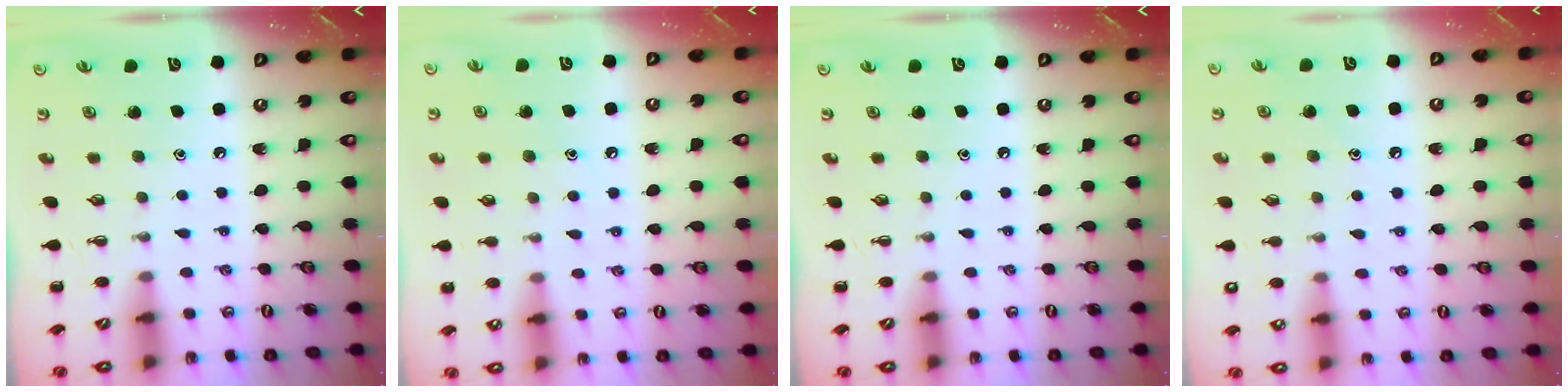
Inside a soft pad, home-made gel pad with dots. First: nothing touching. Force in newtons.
{"total": 6.0, "press": 5.8, "slide": 1.6}
{"total": 0.0}
{"total": 7.1, "press": 6.8, "slide": 2.0}